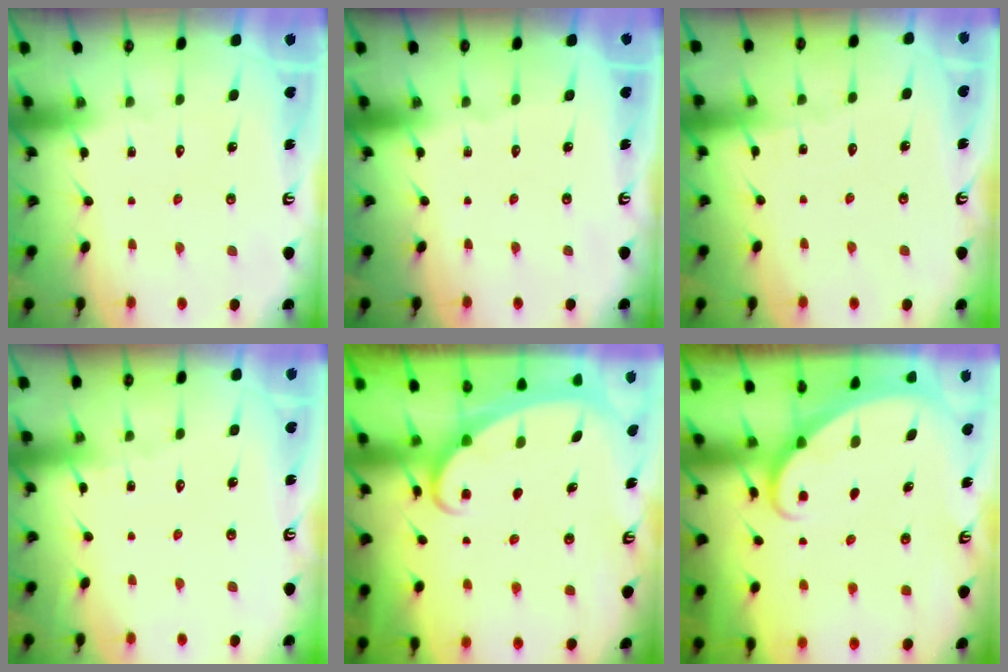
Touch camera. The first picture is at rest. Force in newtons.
{"total": 0.0}
{"total": 1.5, "press": 1.5, "slide": 0.2}
{"total": 4.1, "press": 4.1, "slide": 0.4}
{"total": 2.4, "press": 2.3, "slide": 0.3}
{"total": 1.7, "press": 1.7, "slide": 0.1}